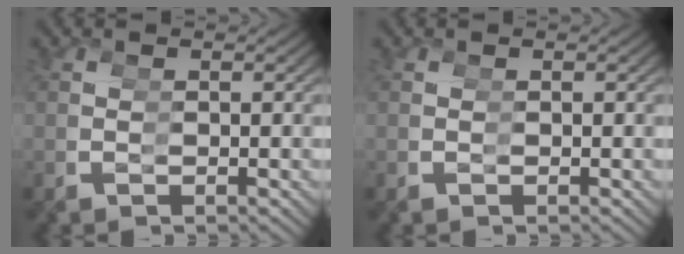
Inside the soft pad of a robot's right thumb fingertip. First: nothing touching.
{"total": 0.0}